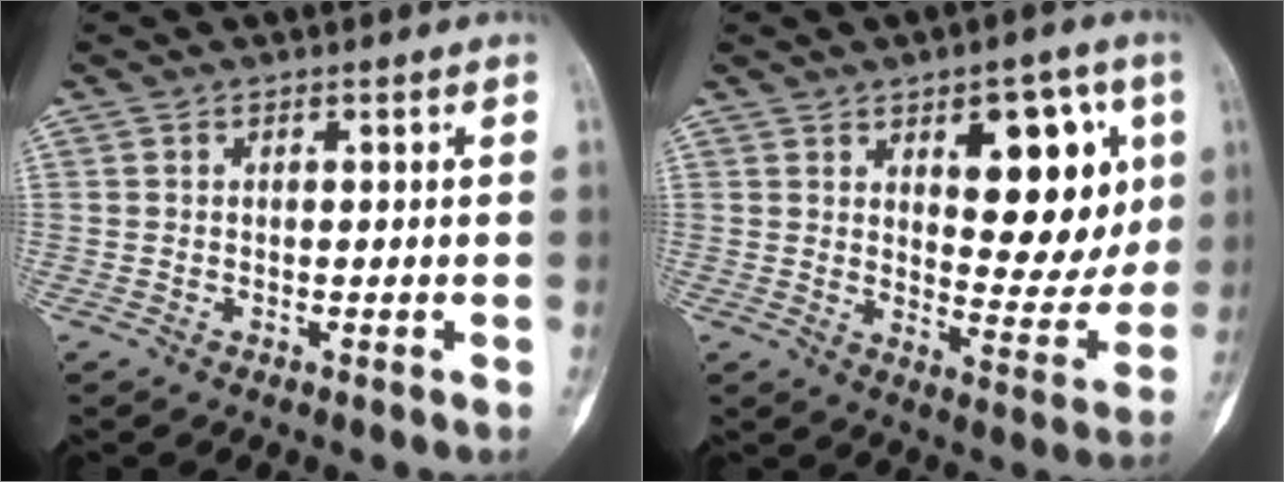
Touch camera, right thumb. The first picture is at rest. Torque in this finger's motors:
{"motor_torque": [-1.50, 1.83, 1.66, 0.55, 0.43]}